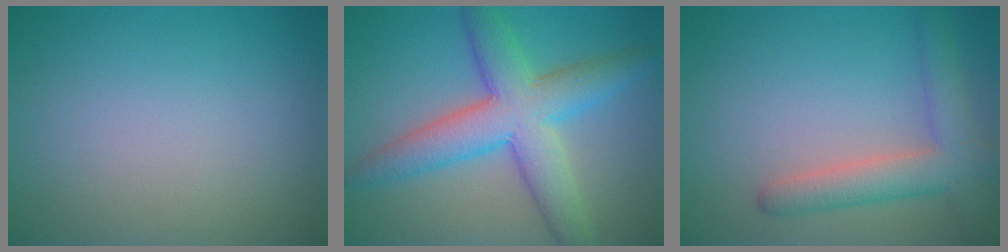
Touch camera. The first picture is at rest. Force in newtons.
{"total": 7.7, "press": 7.7, "slide": 0.1}
{"total": 4.3, "press": 4.3, "slide": 0.2}